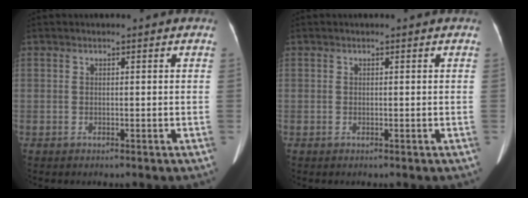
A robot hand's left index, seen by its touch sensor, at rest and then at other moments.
{"total": 0.0}